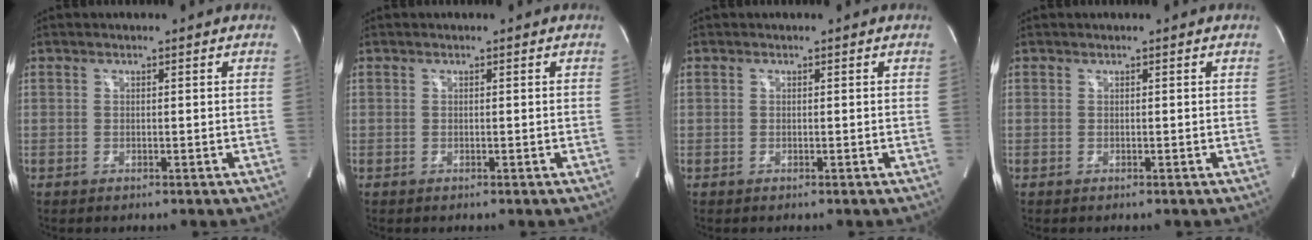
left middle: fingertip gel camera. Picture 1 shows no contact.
{"total": 0.0}
{"total": 0.0}
{"total": 0.0}